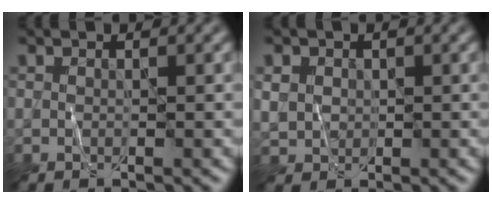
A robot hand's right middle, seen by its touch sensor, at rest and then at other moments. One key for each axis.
{"total": 2.4, "fx": 0.7, "fy": 2.1, "fz": 1.0, "tx": -0.031, "ty": 0.001, "tz": 0.020}